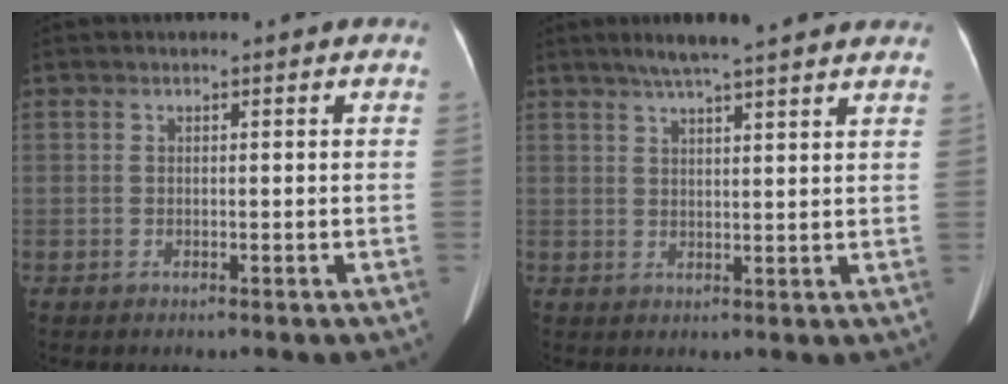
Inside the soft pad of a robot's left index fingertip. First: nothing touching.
{"total": 11.8, "force": [9.5, 0.3, 7.0], "torque": [-0.106, 0.034, 0.119]}